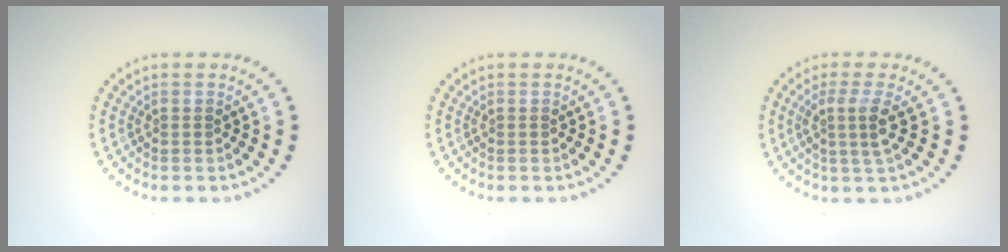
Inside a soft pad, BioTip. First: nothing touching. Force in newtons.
{"total": 0.0}
{"total": 2.6, "press": 2.0, "slide": 1.8}